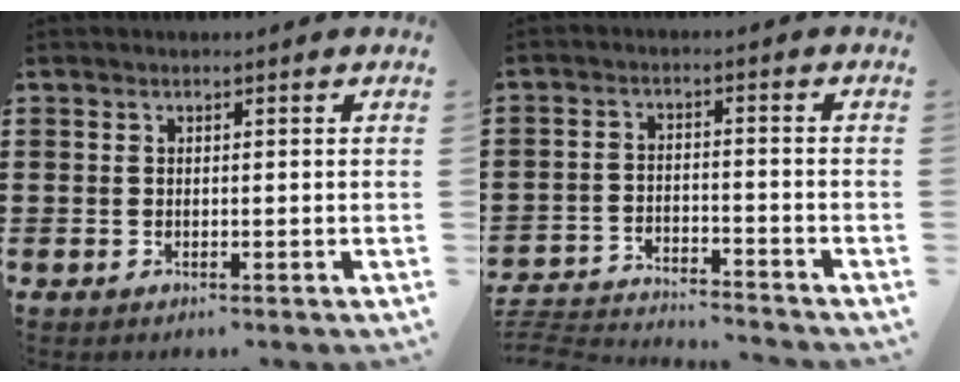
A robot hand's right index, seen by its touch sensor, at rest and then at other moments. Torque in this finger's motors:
{"motor_torque": [-1.95, 0.18, -1.05, -0.21]}